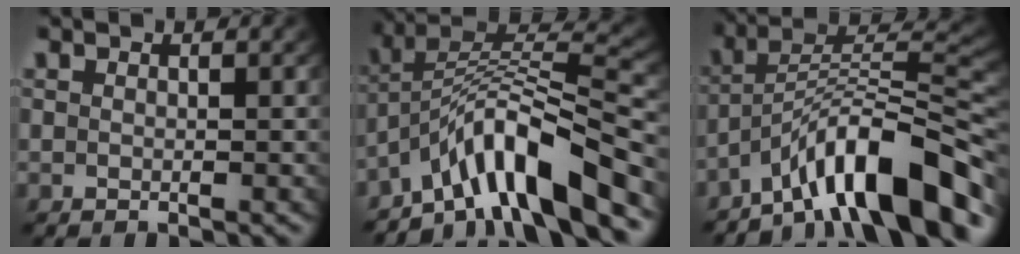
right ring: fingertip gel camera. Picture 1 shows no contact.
{"total": 9.4, "force": [-3.0, 5.0, 7.3], "torque": [-0.125, -0.008, -0.045]}
{"total": 10.1, "force": [-4.0, 4.2, 8.2], "torque": [-0.139, -0.015, -0.054]}